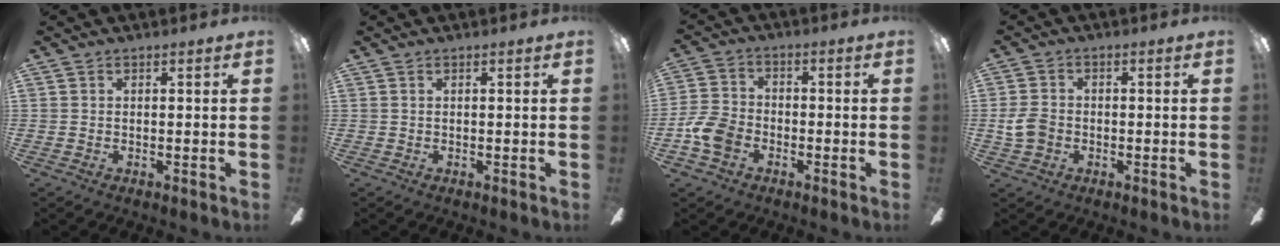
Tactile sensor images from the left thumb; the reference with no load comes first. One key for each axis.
{"total": 0.0}
{"total": 8.2, "fx": -3.5, "fy": 5.9, "fz": 4.5, "tx": -0.104, "ty": 0.020, "tz": -0.064}
{"total": 5.7, "fx": -1.4, "fy": 4.3, "fz": 3.5, "tx": -0.077, "ty": 0.008, "tz": -0.025}